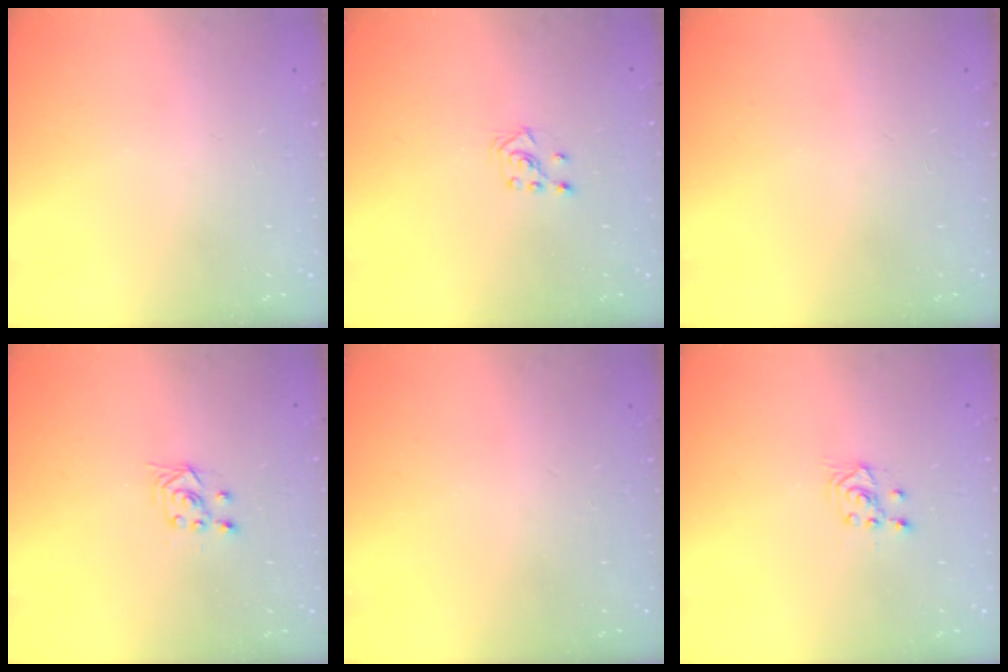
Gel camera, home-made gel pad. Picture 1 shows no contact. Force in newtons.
{"total": 3.5, "press": 3.4, "slide": 0.9}
{"total": 0.0}
{"total": 2.9, "press": 2.5, "slide": 1.4}
{"total": 0.0}
{"total": 2.5, "press": 2.4, "slide": 0.7}